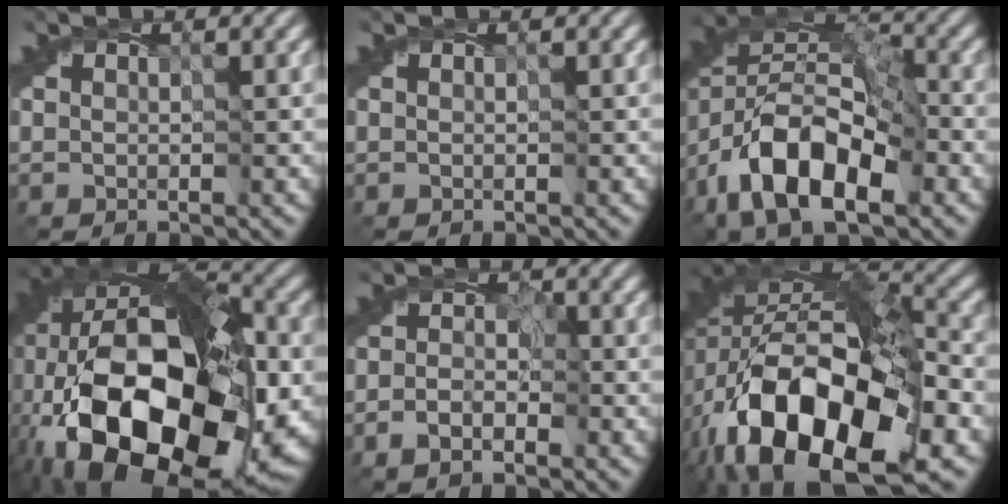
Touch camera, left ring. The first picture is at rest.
{"total": 0.0}
{"total": 12.7, "force": [-6.0, 6.5, 9.1], "torque": [-0.159, 0.011, -0.123]}
{"total": 22.6, "force": [-5.3, 12.3, 18.3], "torque": [-0.354, -0.014, -0.078]}
{"total": 2.7, "force": [-1.3, 1.4, 1.9], "torque": [-0.023, -0.001, -0.025]}
{"total": 19.0, "force": [-6.3, 11.2, 14.1], "torque": [-0.278, -0.030, -0.089]}